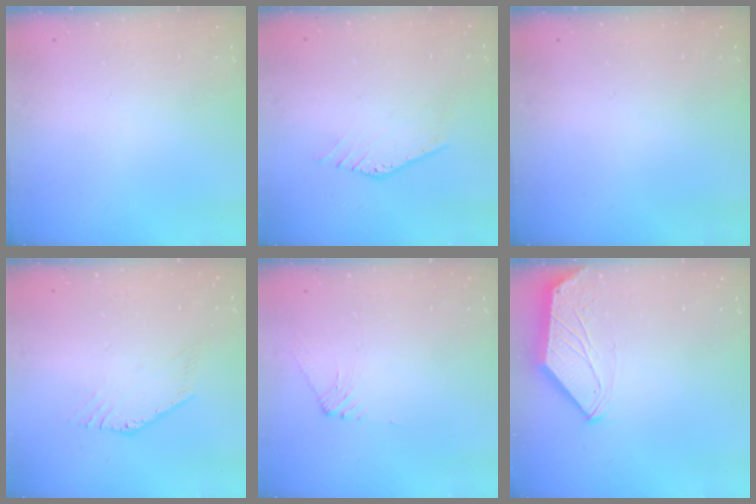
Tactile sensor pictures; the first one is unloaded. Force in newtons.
{"total": 0.0}
{"total": 0.0}
{"total": 0.6, "press": 0.5, "slide": 0.3}
{"total": 2.1, "press": 2.1, "slide": 0.5}
{"total": 0.5, "press": 0.5, "slide": 0.3}